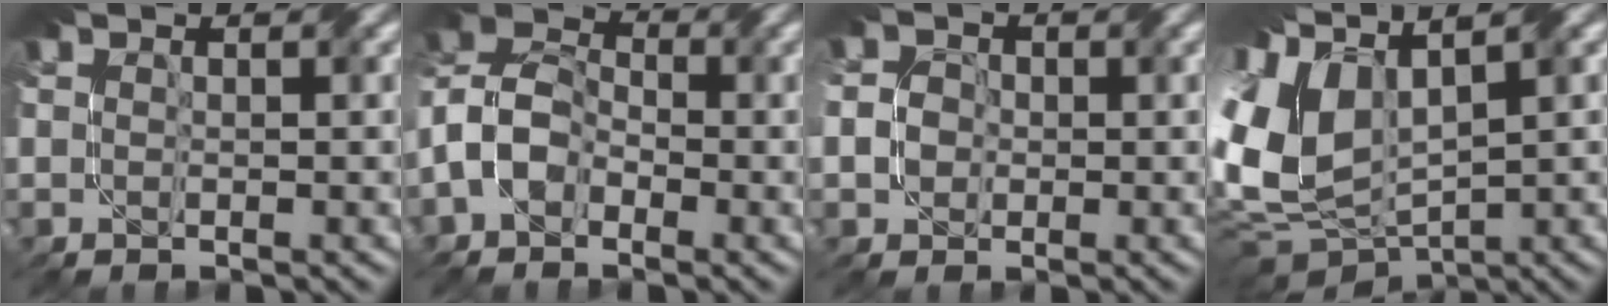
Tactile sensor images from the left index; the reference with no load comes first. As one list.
[{"total": 5.3, "force": [-2.2, 3.7, 3.1], "torque": [-0.063, 0.013, -0.059]}, {"total": 2.2, "force": [-0.7, 1.9, 0.9], "torque": [-0.014, 0.001, -0.020]}, {"total": 12.5, "force": [2.8, 7.1, 9.9], "torque": [-0.249, 0.007, 0.060]}]